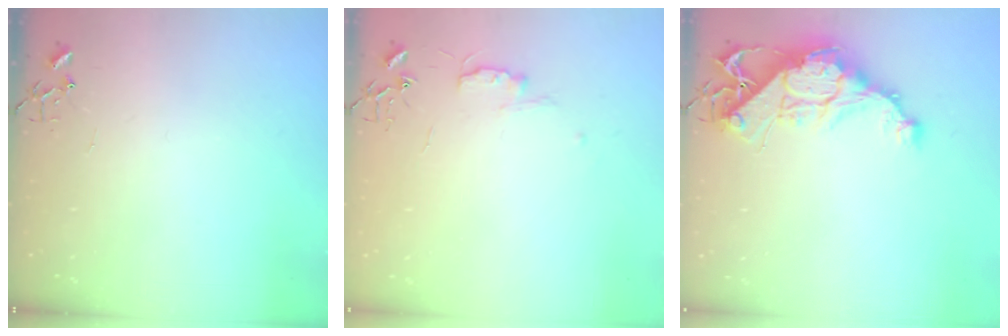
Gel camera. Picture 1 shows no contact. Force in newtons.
{"total": 5.8, "press": 5.7, "slide": 0.7}
{"total": 13.4, "press": 13.4, "slide": 1.1}